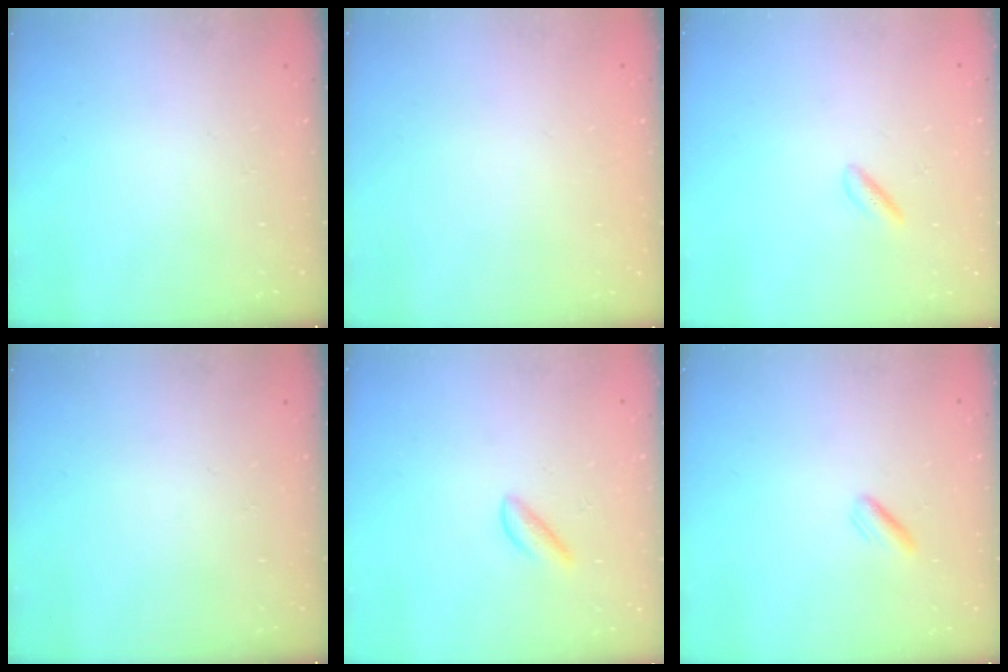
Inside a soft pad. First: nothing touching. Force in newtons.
{"total": 2.0, "press": 2.0, "slide": 0.1}
{"total": 1.7, "press": 1.3, "slide": 1.1}
{"total": 0.0}
{"total": 2.9, "press": 2.9, "slide": 0.3}
{"total": 2.0, "press": 1.9, "slide": 0.7}